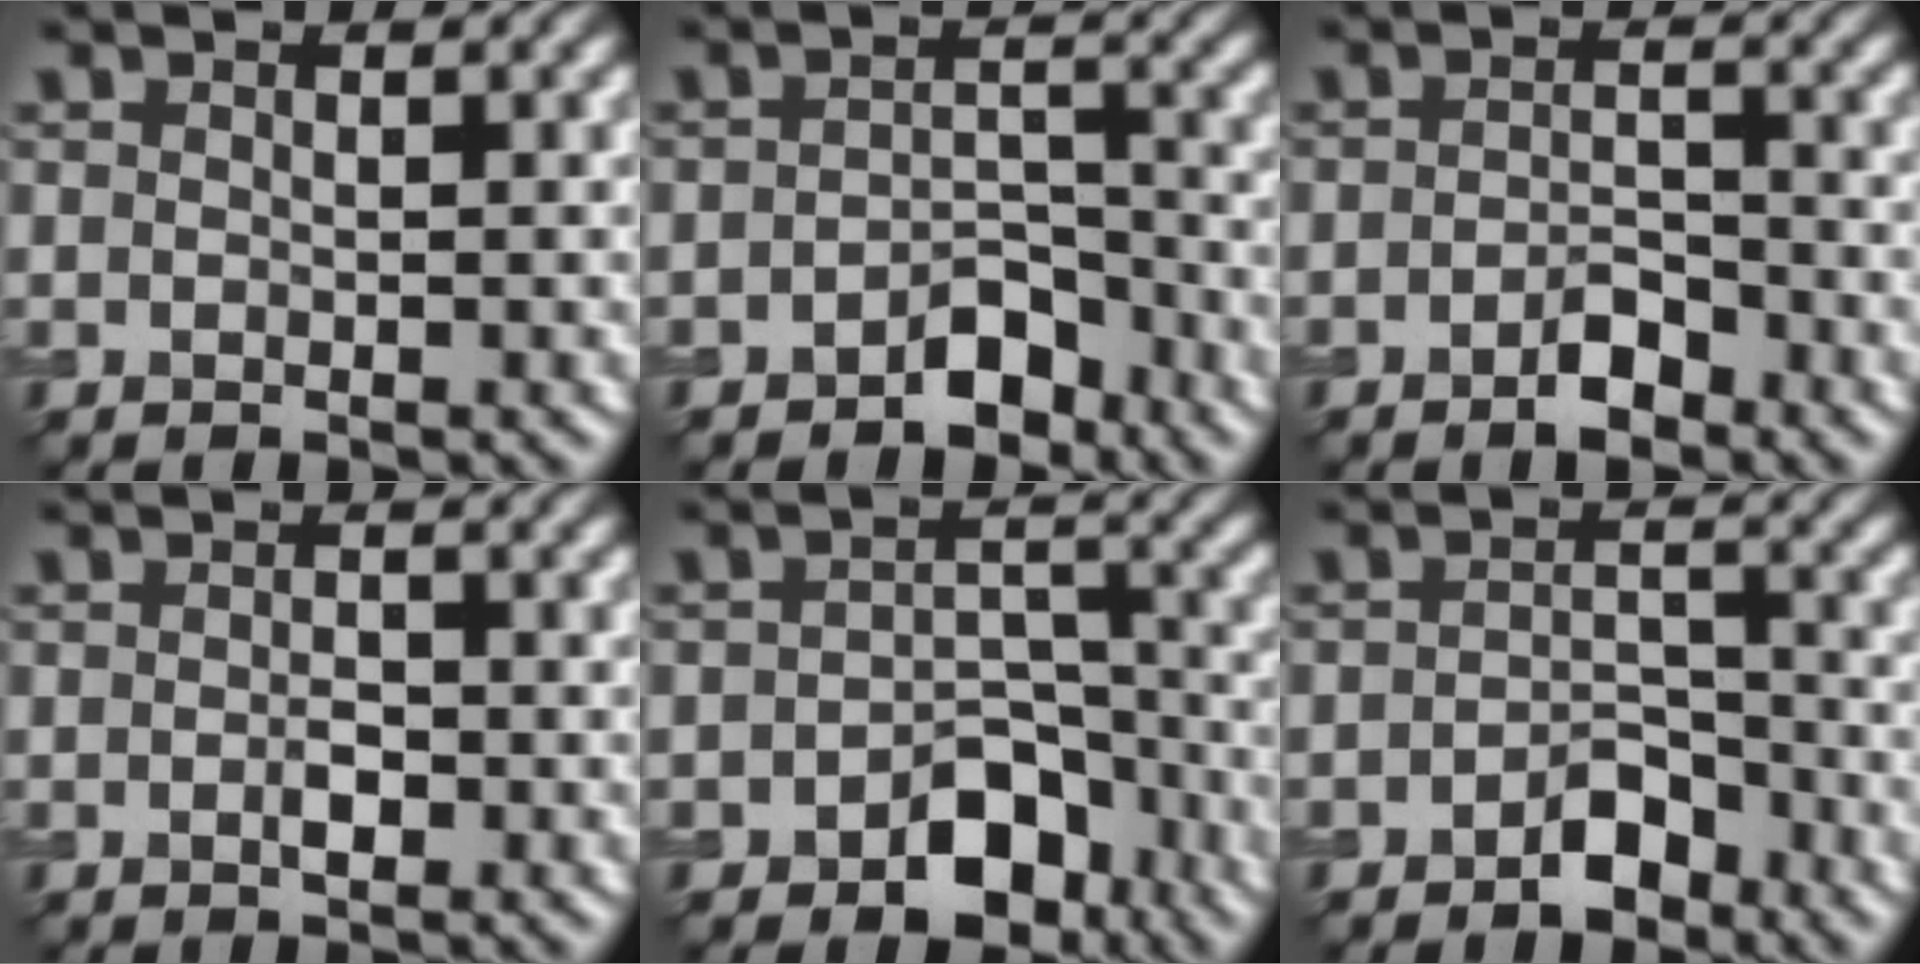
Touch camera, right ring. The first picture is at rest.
{"total": 3.3, "force": [-2.3, 1.7, 1.5], "torque": [-0.017, 0.012, -0.039]}
{"total": 2.5, "force": [-1.7, 1.0, 1.6], "torque": [-0.022, 0.005, -0.032]}
{"total": 1.3, "force": [-0.4, 0.6, 1.1], "torque": [-0.022, -0.001, -0.008]}
{"total": 5.6, "force": [-3.2, 3.5, 3.0], "torque": [-0.029, 0.000, -0.049]}
{"total": 2.9, "force": [-2.0, 1.5, 1.5], "torque": [-0.020, 0.011, -0.035]}